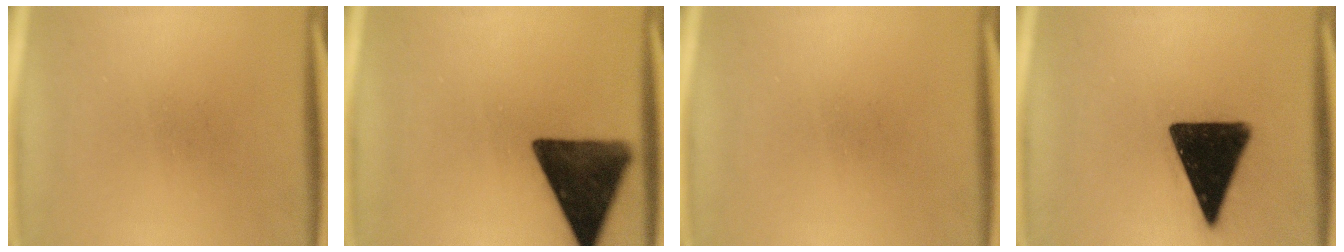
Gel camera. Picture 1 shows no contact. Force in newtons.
{"total": 14.5}
{"total": 0.0}
{"total": 16.8}